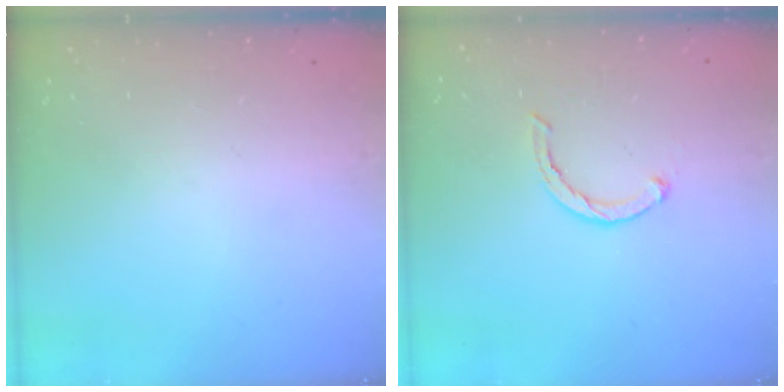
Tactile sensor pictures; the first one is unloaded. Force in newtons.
{"total": 2.7, "press": 2.7, "slide": 0.4}